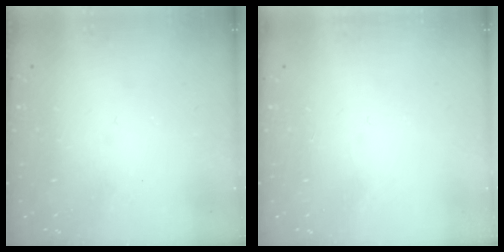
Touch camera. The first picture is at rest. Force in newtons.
{"total": 0.0}